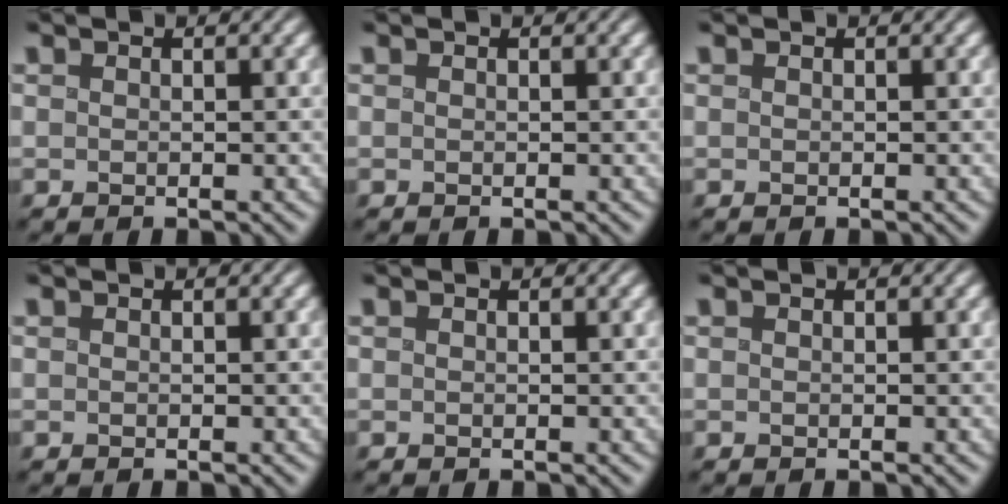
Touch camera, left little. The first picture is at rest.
{"total": 0.0}
{"total": 0.0}
{"total": 0.0}
{"total": 0.0}
{"total": 0.0}